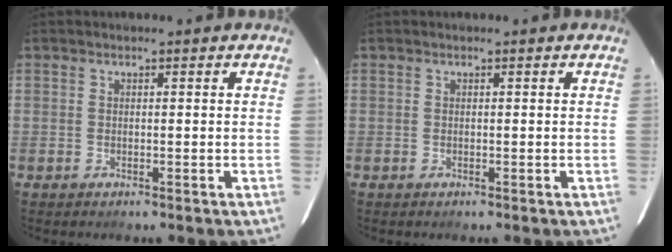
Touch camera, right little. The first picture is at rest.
{"total": 0.0}